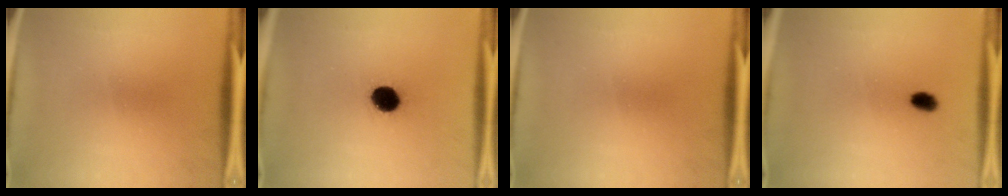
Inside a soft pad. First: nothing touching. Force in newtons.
{"total": 9.1}
{"total": 0.0}
{"total": 2.5}